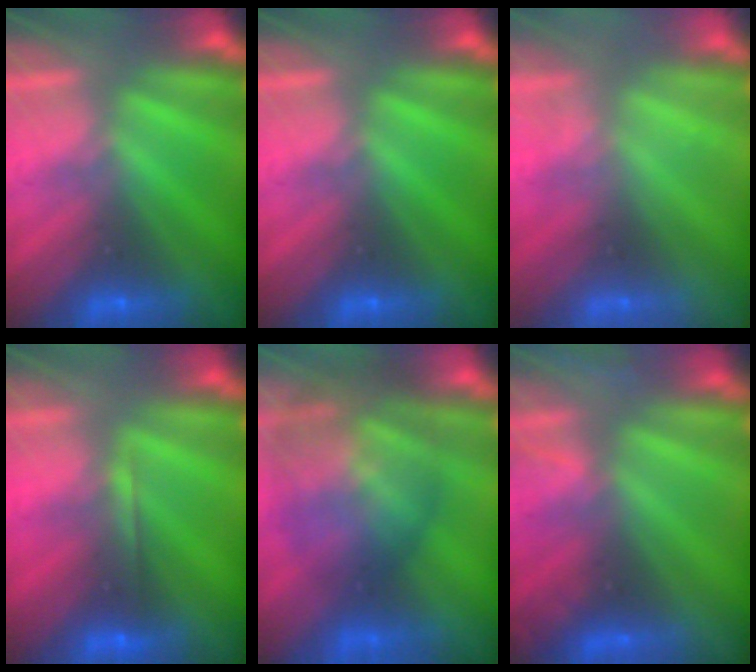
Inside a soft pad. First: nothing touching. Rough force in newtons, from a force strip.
{"total": 0.0}
{"total": 2.1}
{"total": 1.7}
{"total": 7.6}
{"total": 4.2}